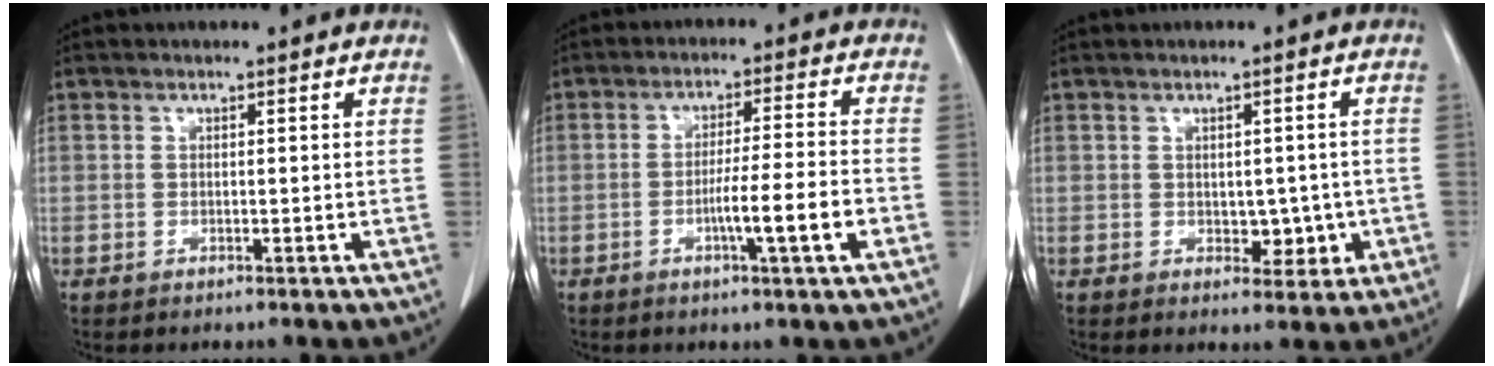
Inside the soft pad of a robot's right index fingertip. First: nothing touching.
{"total": 7.9, "force": [-2.7, -0.5, 7.4], "torque": [-0.118, -0.006, -0.047]}
{"total": 4.4, "force": [-0.7, 2.8, 3.3], "torque": [-0.033, 0.007, 0.001]}